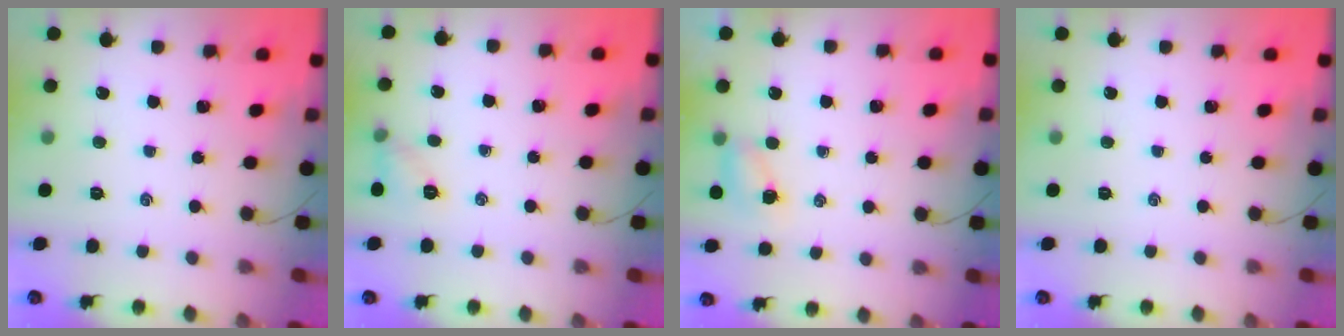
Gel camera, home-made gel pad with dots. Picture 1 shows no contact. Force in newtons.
{"total": 5.9, "press": 5.8, "slide": 1.0}
{"total": 4.0, "press": 4.0, "slide": 0.7}
{"total": 0.0}